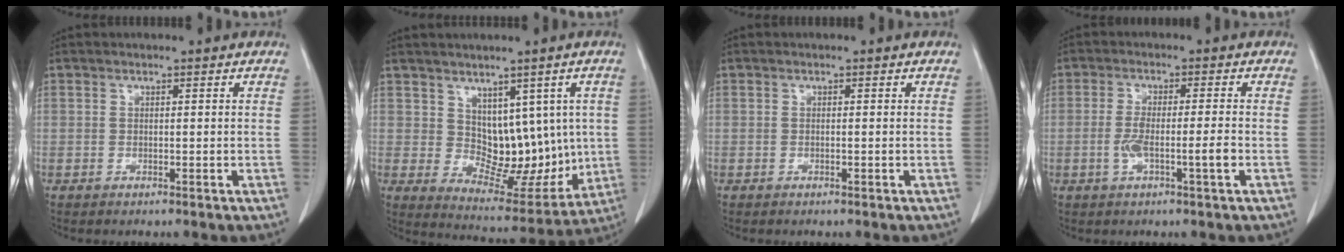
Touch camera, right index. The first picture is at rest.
{"total": 10.5, "force": [1.7, 6.7, 7.9], "torque": [-0.089, 0.009, 0.049]}
{"total": 0.0}
{"total": 5.2, "force": [-1.5, 0.3, 5.0], "torque": [-0.101, 0.001, -0.025]}